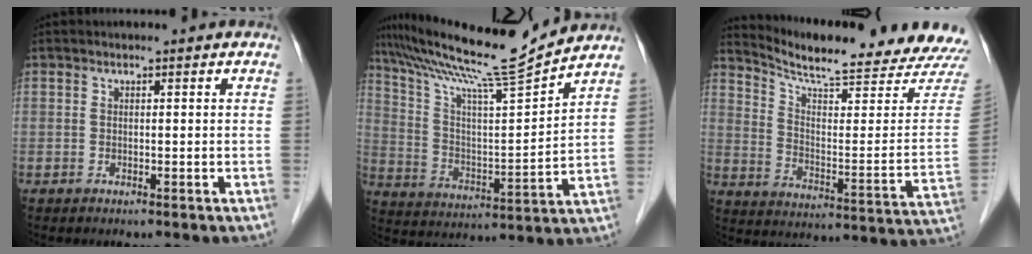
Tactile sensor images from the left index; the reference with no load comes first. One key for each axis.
{"total": 16.3, "fx": 14.8, "fy": -2.2, "fz": 6.5, "tx": -0.125, "ty": -0.024, "tz": 0.248}
{"total": 22.1, "fx": 20.9, "fy": -0.1, "fz": 7.1, "tx": -0.121, "ty": -0.100, "tz": 0.276}